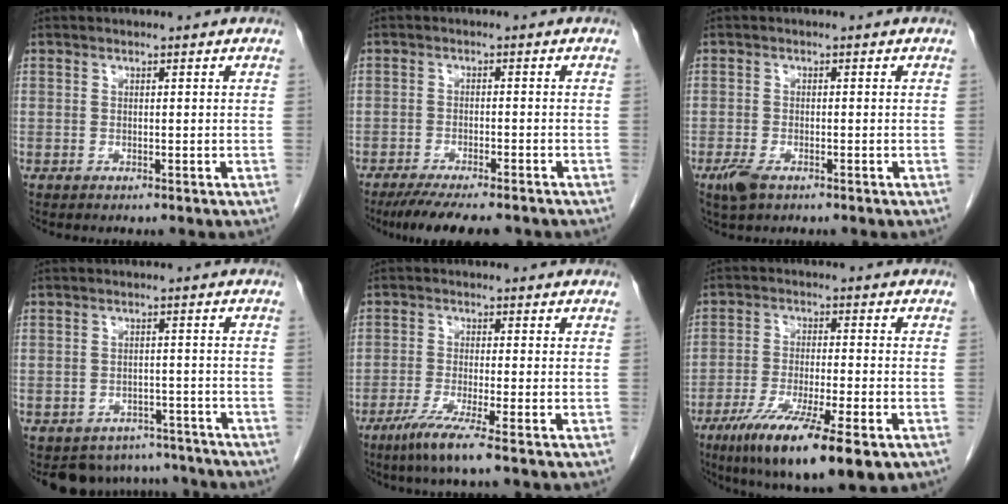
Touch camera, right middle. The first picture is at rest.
{"total": 10.6, "force": [-8.8, 1.7, 5.6], "torque": [-0.082, -0.017, -0.128]}
{"total": 3.2, "force": [-1.9, 1.3, 2.2], "torque": [-0.050, -0.005, -0.030]}
{"total": 8.7, "force": [-7.9, 3.6, -0.2], "torque": [0.011, 0.021, -0.091]}
{"total": 5.8, "force": [-3.6, -0.9, 4.5], "torque": [-0.087, -0.021, -0.071]}
{"total": 14.5, "force": [-8.3, 2.0, 11.8], "torque": [-0.184, -0.038, -0.134]}